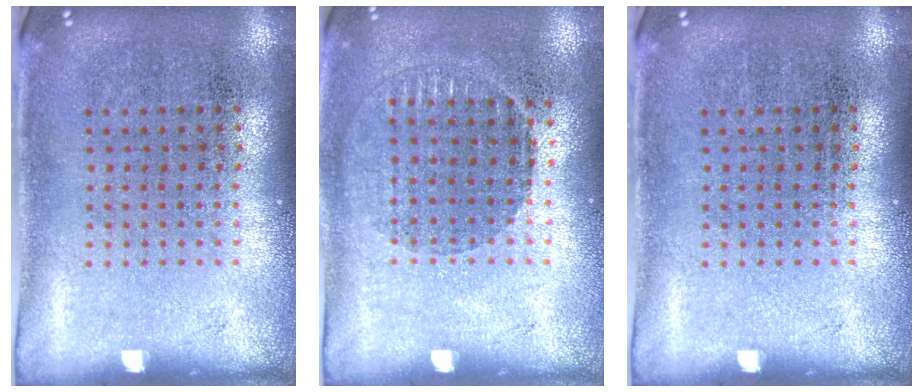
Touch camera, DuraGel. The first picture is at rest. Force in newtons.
{"total": 0.9, "press": 0.8, "slide": 0.4}
{"total": 0.0}